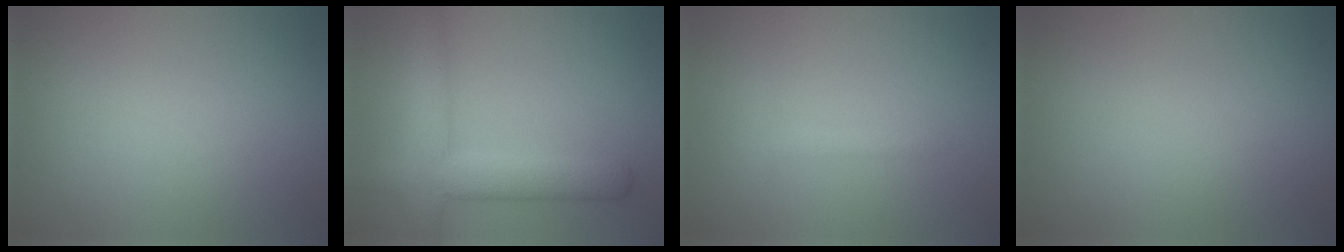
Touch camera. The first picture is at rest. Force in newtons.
{"total": 5.4, "press": 5.4, "slide": 0.3}
{"total": 0.9, "press": 0.9, "slide": 0.0}
{"total": 0.0}